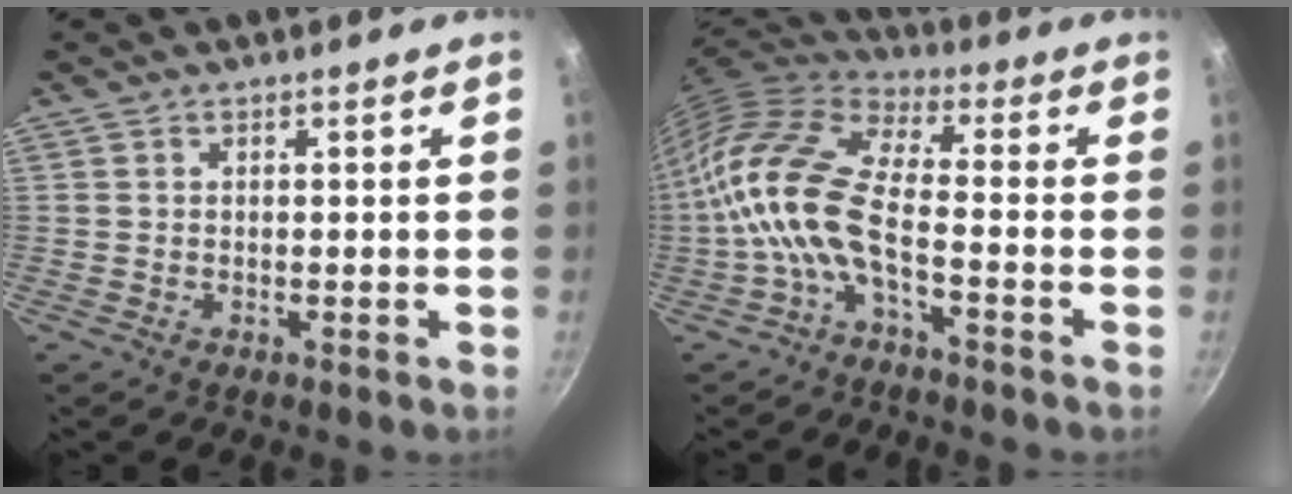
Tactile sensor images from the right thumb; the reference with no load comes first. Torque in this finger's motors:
{"motor_torque": [-0.36, 1.48, 1.97, -0.72, 0.61]}